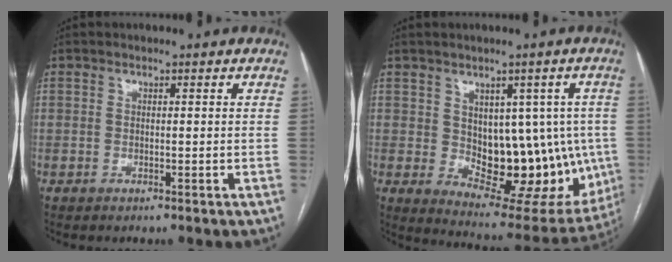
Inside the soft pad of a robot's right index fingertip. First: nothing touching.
{"total": 16.3, "force": [-0.6, 8.7, 13.8], "torque": [-0.164, 0.006, 0.019]}